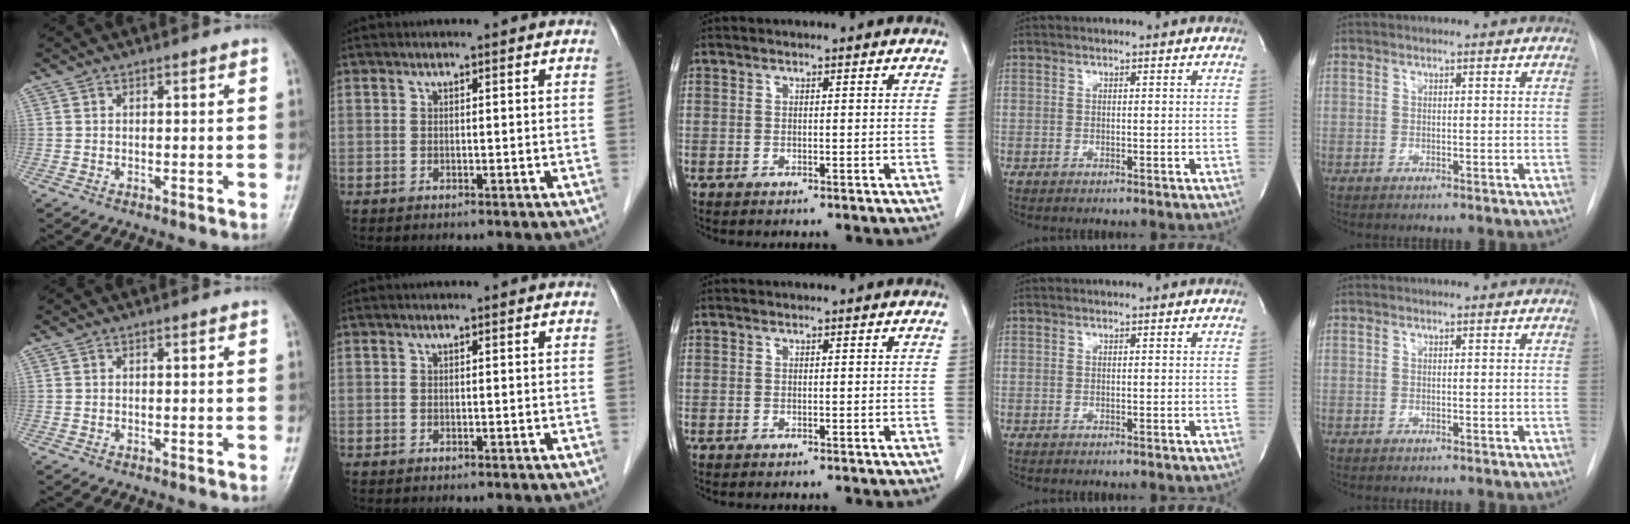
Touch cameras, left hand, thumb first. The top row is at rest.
{}